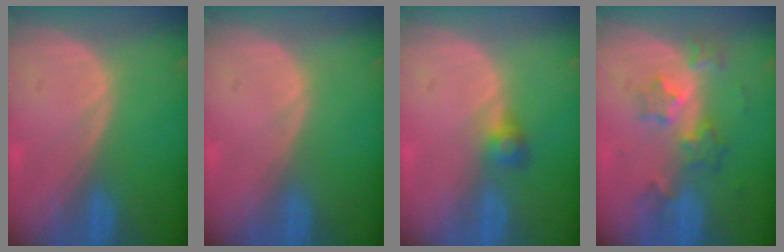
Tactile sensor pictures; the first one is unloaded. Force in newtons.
{"total": 0.0}
{"total": 2.6, "press": 2.5, "slide": 0.7}
{"total": 6.1, "press": 5.5, "slide": 2.5}